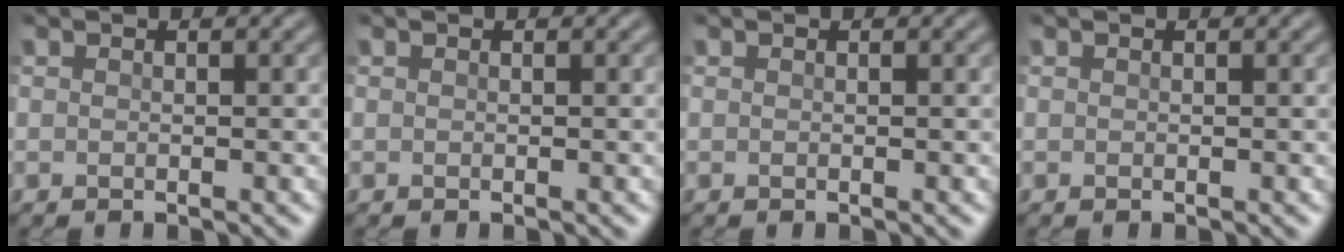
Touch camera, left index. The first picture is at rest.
{"total": 0.0}
{"total": 0.0}
{"total": 0.0}